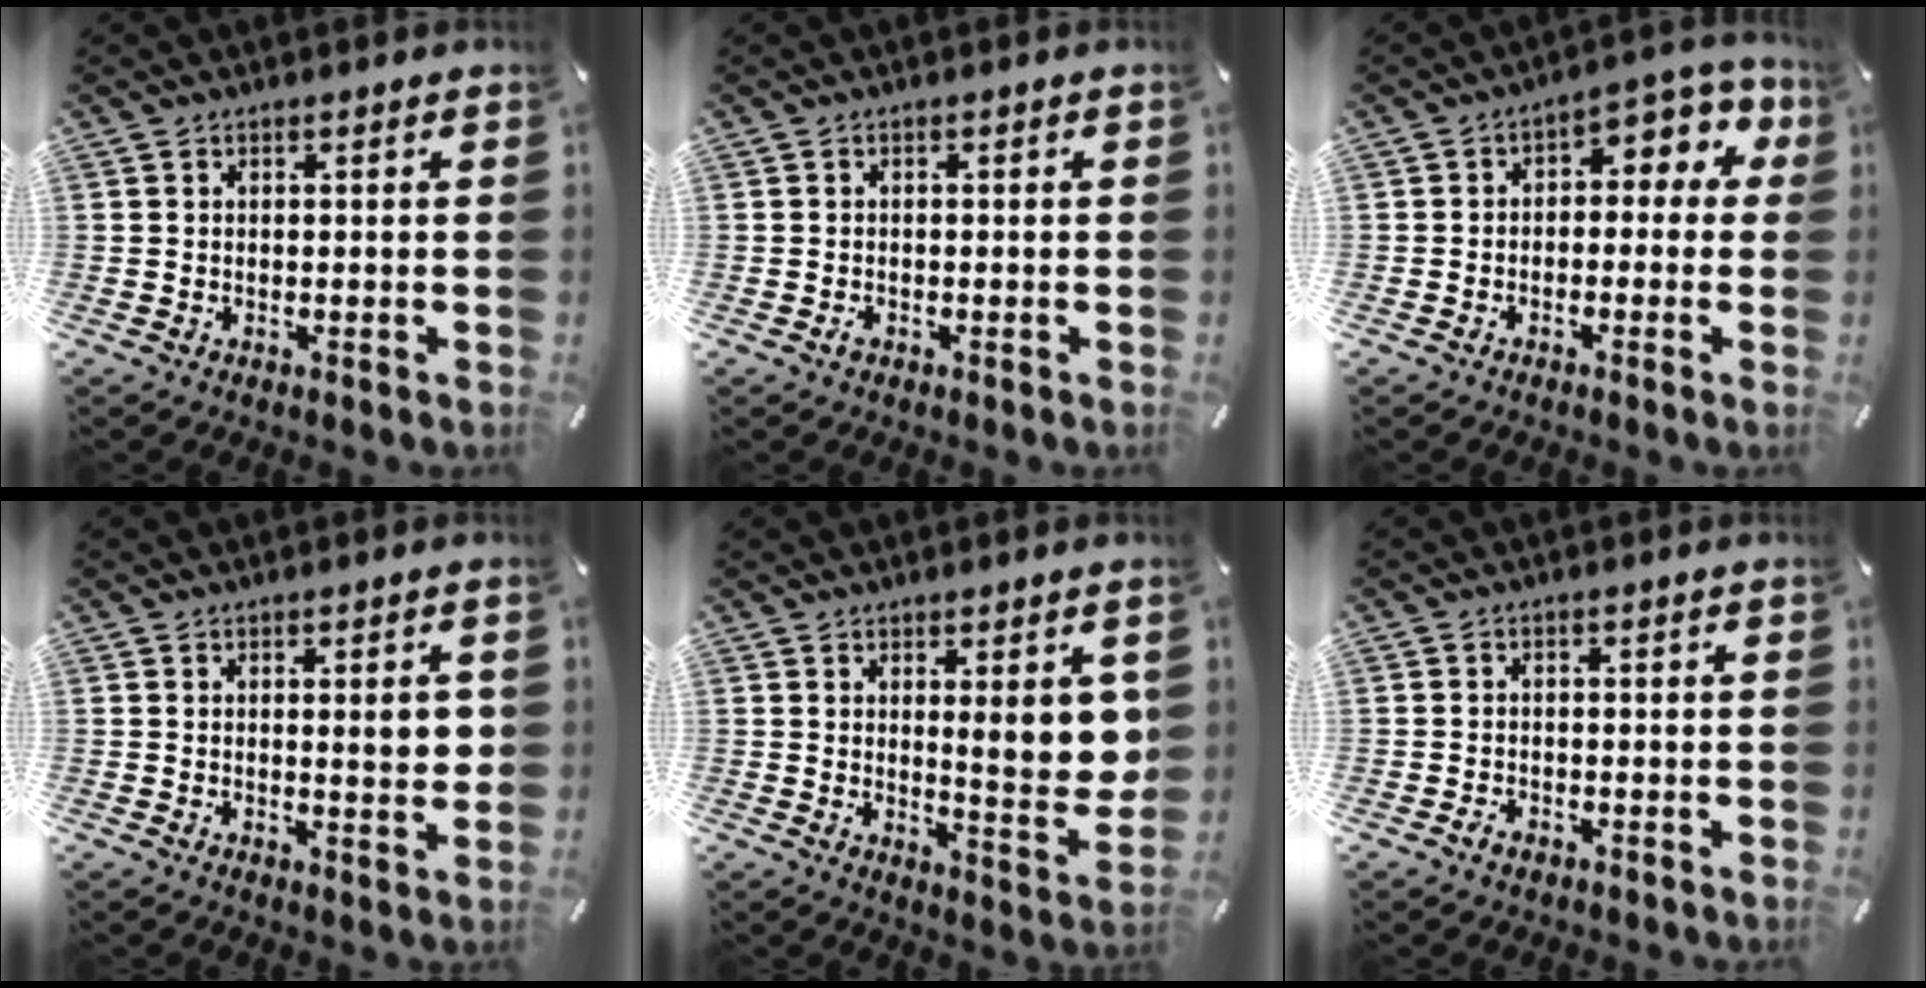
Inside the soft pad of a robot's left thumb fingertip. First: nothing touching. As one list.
[{"total": 0.7, "force": [-0.5, 0.5, 0.4], "torque": [-0.008, 0.000, -0.009]}, {"total": 5.5, "force": [-0.2, 3.9, 3.9], "torque": [-0.058, 0.002, -0.010]}, {"total": 5.1, "force": [1.0, 1.4, 4.8], "torque": [-0.066, -0.008, 0.011]}, {"total": 10.1, "force": [3.1, 2.7, 9.3], "torque": [-0.124, -0.025, 0.047]}, {"total": 1.5, "force": [-1.1, 0.9, 0.6], "torque": [-0.012, 0.004, -0.022]}]